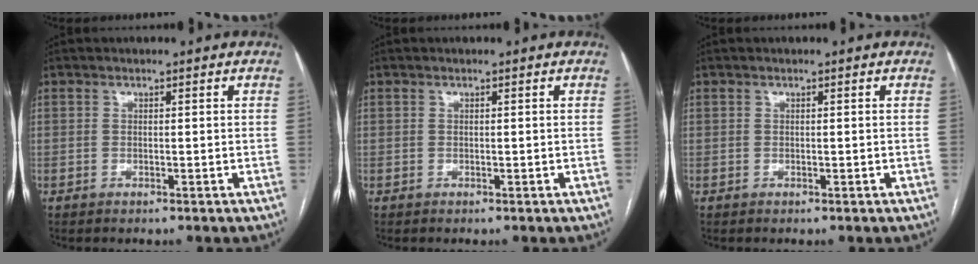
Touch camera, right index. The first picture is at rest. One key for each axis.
{"total": 0.0}
{"total": 0.0}